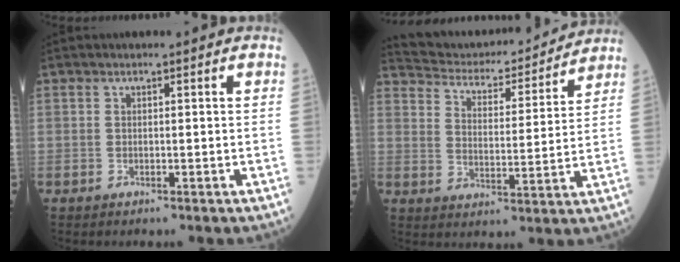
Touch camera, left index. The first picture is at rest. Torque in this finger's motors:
{"motor_torque": [0.28, -1.86, -0.48, 0.00]}